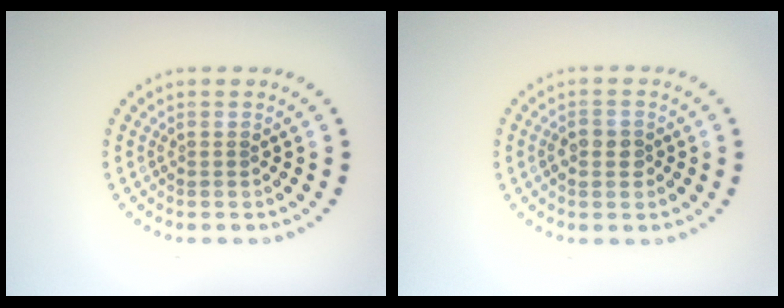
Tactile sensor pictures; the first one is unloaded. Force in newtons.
{"total": 1.9, "press": 1.9, "slide": 0.4}